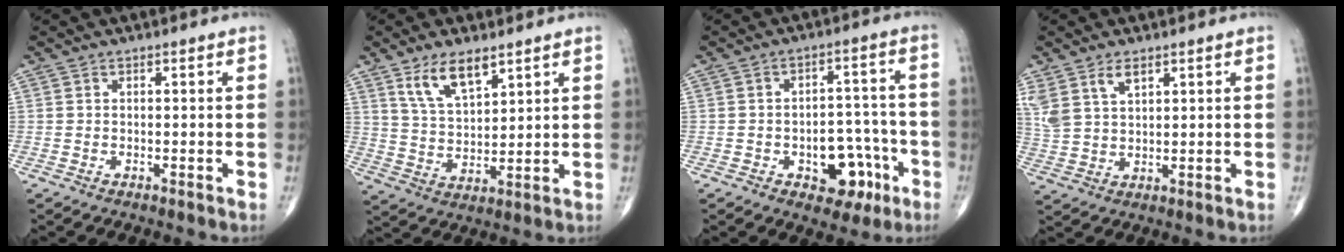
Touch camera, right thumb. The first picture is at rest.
{"total": 9.0, "force": [5.6, 3.6, 6.0], "torque": [-0.099, -0.031, 0.113]}
{"total": 10.3, "force": [-4.3, 6.4, 6.8], "torque": [-0.052, 0.039, -0.052]}
{"total": 6.7, "force": [3.9, 3.4, 4.3], "torque": [-0.088, -0.008, 0.086]}